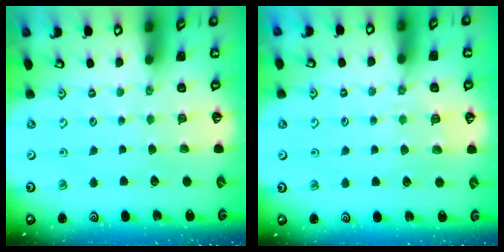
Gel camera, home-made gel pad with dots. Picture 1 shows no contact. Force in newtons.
{"total": 4.0, "press": 3.9, "slide": 0.6}